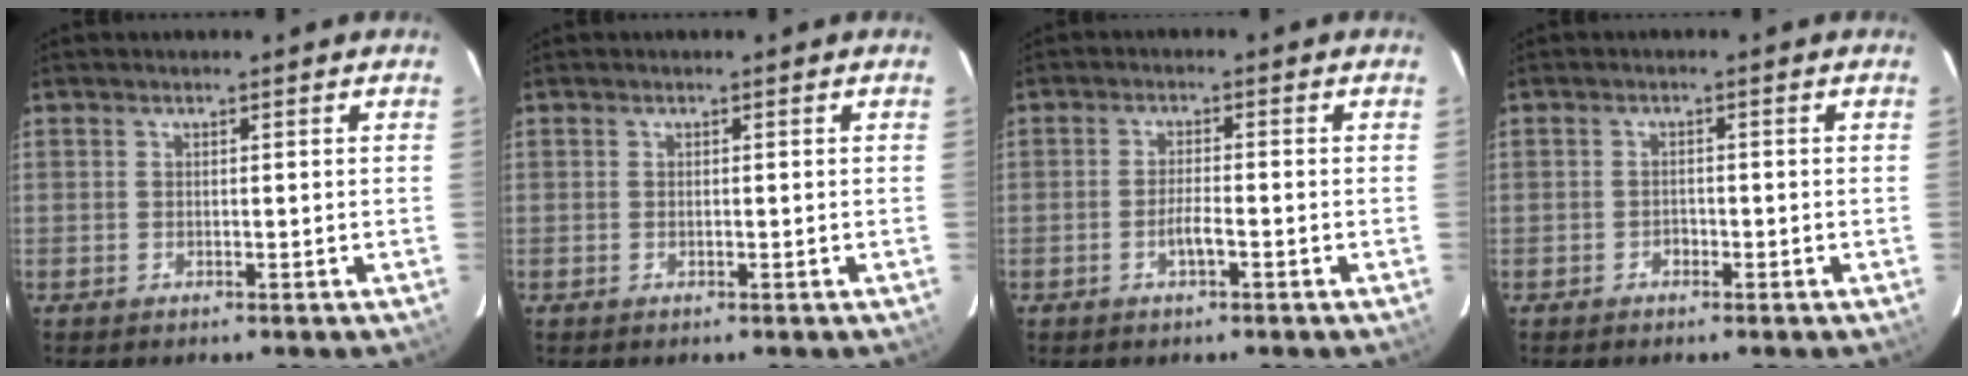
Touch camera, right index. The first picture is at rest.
{"total": 0.0}
{"total": 2.7, "force": [-1.4, 0.5, 2.2], "torque": [-0.046, -0.001, -0.026]}
{"total": 1.2, "force": [-0.8, 0.9, 0.1], "torque": [-0.001, 0.001, -0.012]}